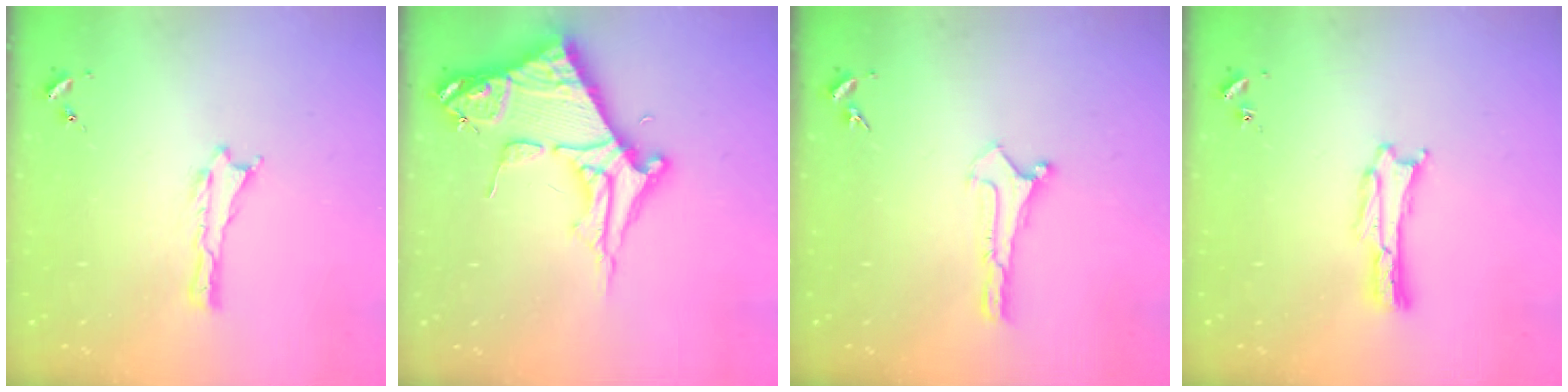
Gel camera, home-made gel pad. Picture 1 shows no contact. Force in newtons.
{"total": 11.0, "press": 10.9, "slide": 1.1}
{"total": 0.0}
{"total": 1.1, "press": 1.1, "slide": 0.0}